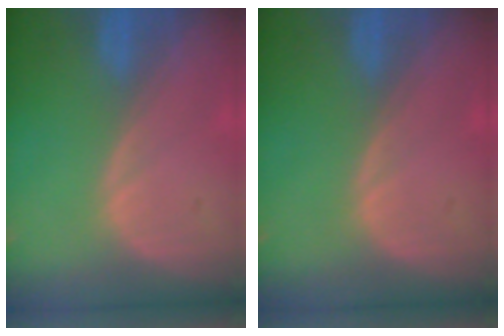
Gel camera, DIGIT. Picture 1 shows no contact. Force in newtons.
{"total": 0.0}